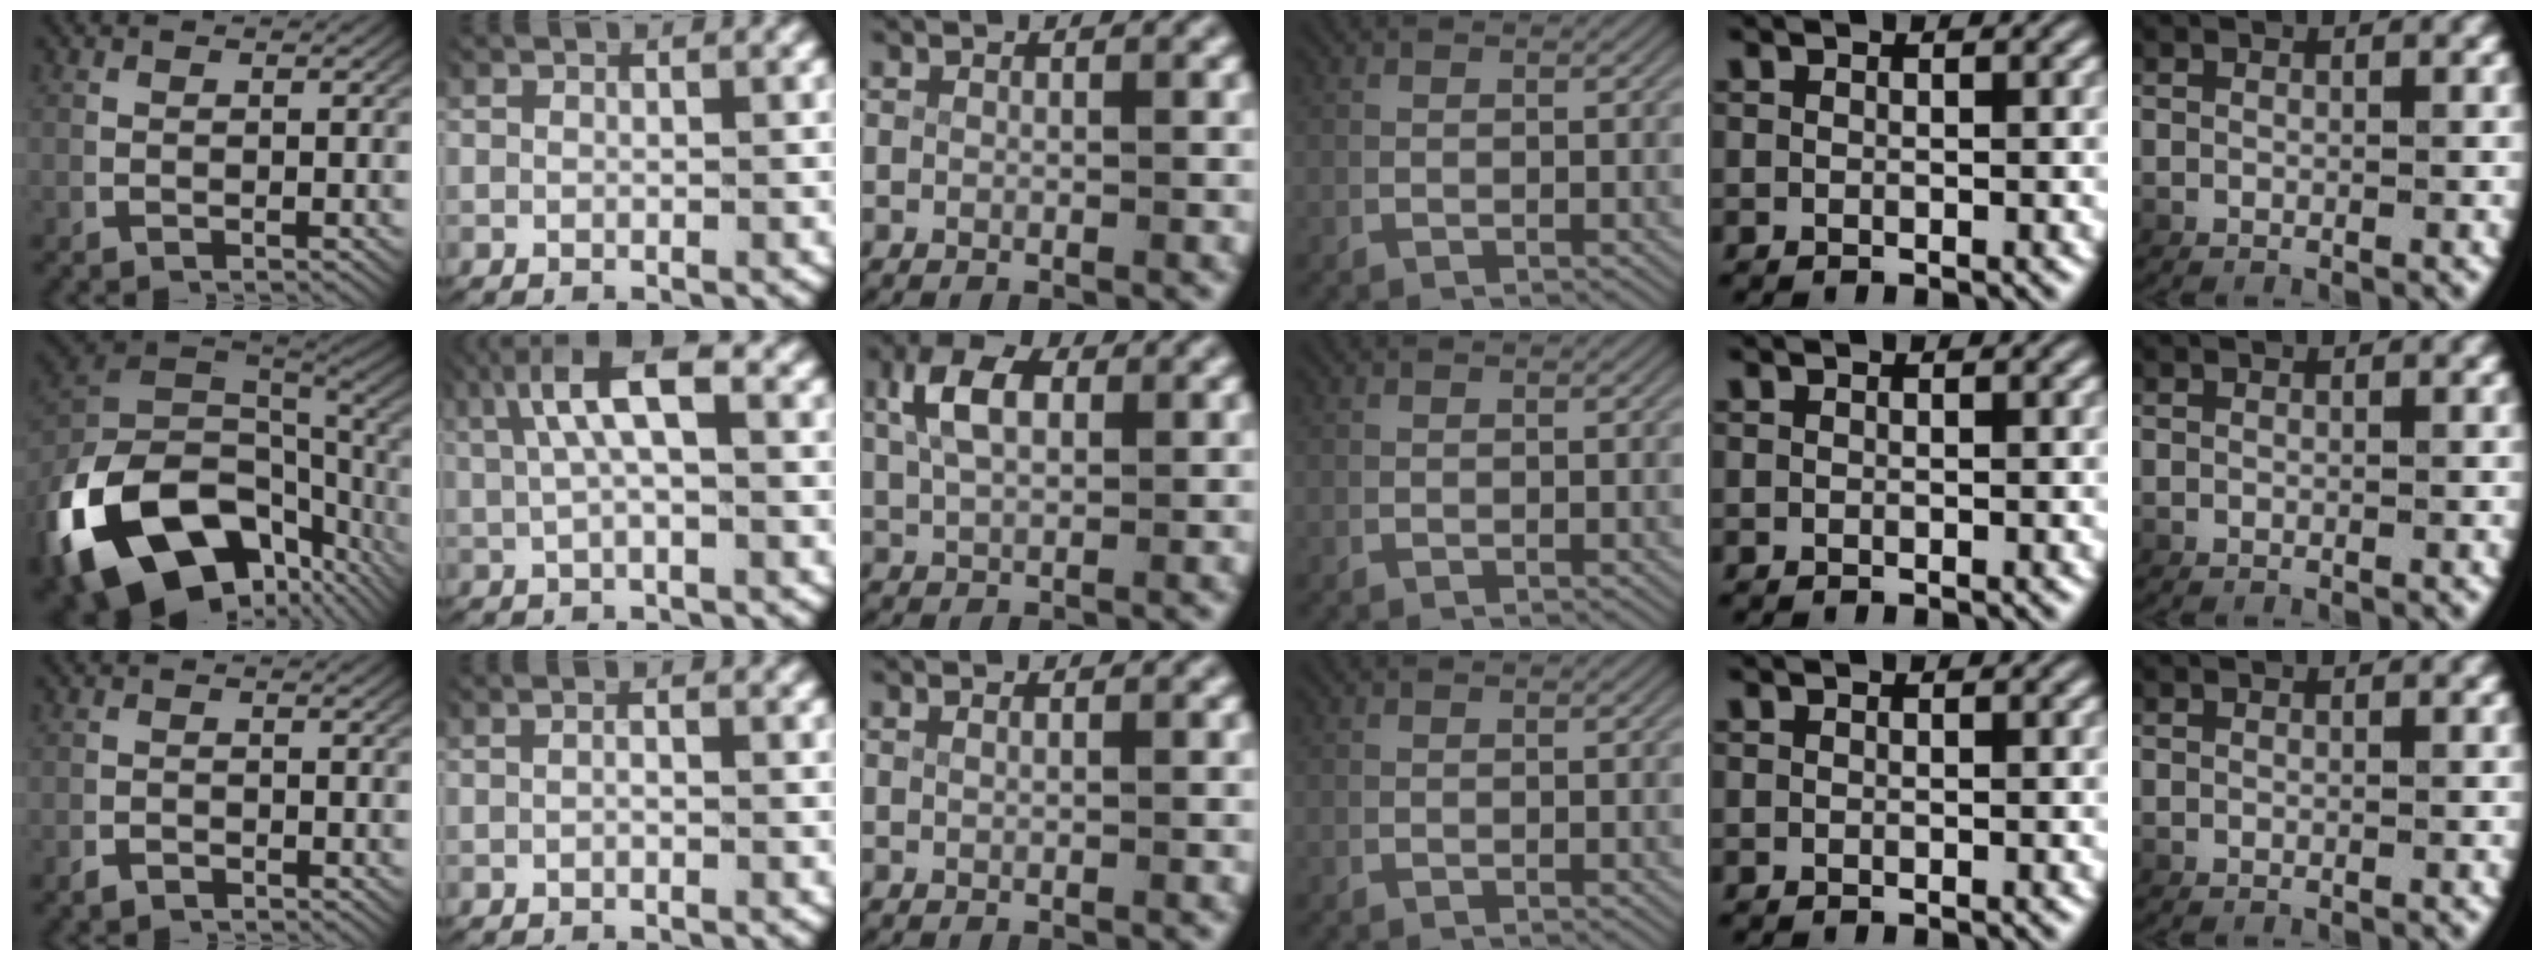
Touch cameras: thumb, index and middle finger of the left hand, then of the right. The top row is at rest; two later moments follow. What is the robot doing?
{"motion": "lift_and_place", "object": "photo album"}